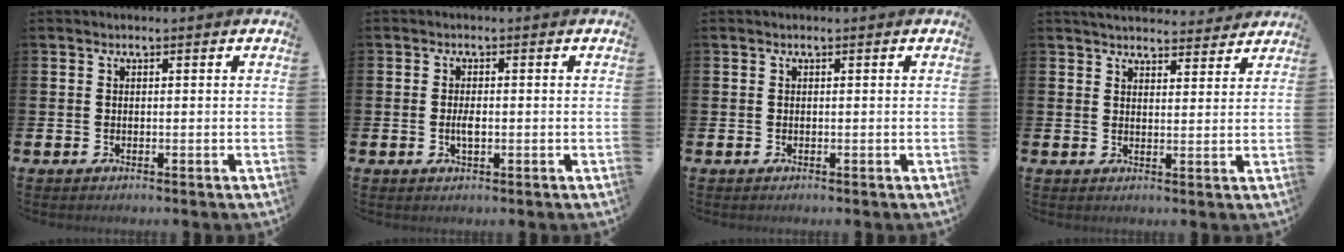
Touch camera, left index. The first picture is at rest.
{"total": 1.9, "force": [-0.2, 0.7, 1.7], "torque": [-0.027, -0.002, -0.006]}
{"total": 0.0}
{"total": 4.3, "force": [4.2, 0.8, 0.4], "torque": [-0.007, -0.023, 0.075]}